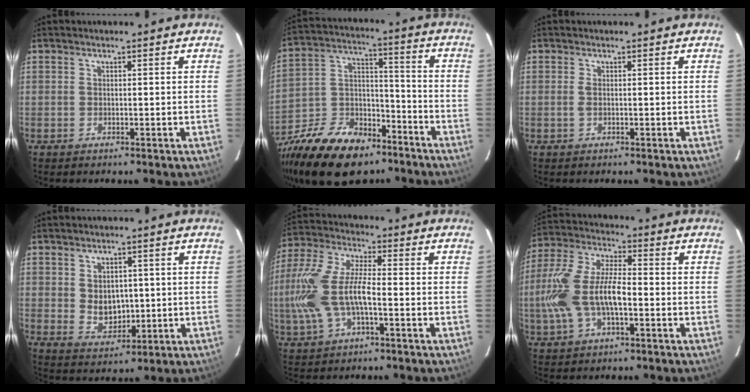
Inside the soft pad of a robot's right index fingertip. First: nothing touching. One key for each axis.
{"total": 22.6, "fx": -15.5, "fy": 12.5, "fz": 10.9, "tx": -0.246, "ty": 0.022, "tz": -0.249}
{"total": 0.8, "fx": 0.0, "fy": 0.1, "fz": 0.8, "tx": -0.016, "ty": 0.001, "tz": 0.000}
{"total": 5.9, "fx": 0.5, "fy": 4.6, "fz": 3.7, "tx": -0.063, "ty": -0.001, "tz": 0.024}
{"total": 13.5, "fx": -3.0, "fy": 5.1, "fz": 12.2, "tx": -0.264, "ty": 0.002, "tz": -0.056}
{"total": 13.8, "fx": -2.9, "fy": 5.9, "fz": 12.2, "tx": -0.263, "ty": 0.005, "tz": -0.053}